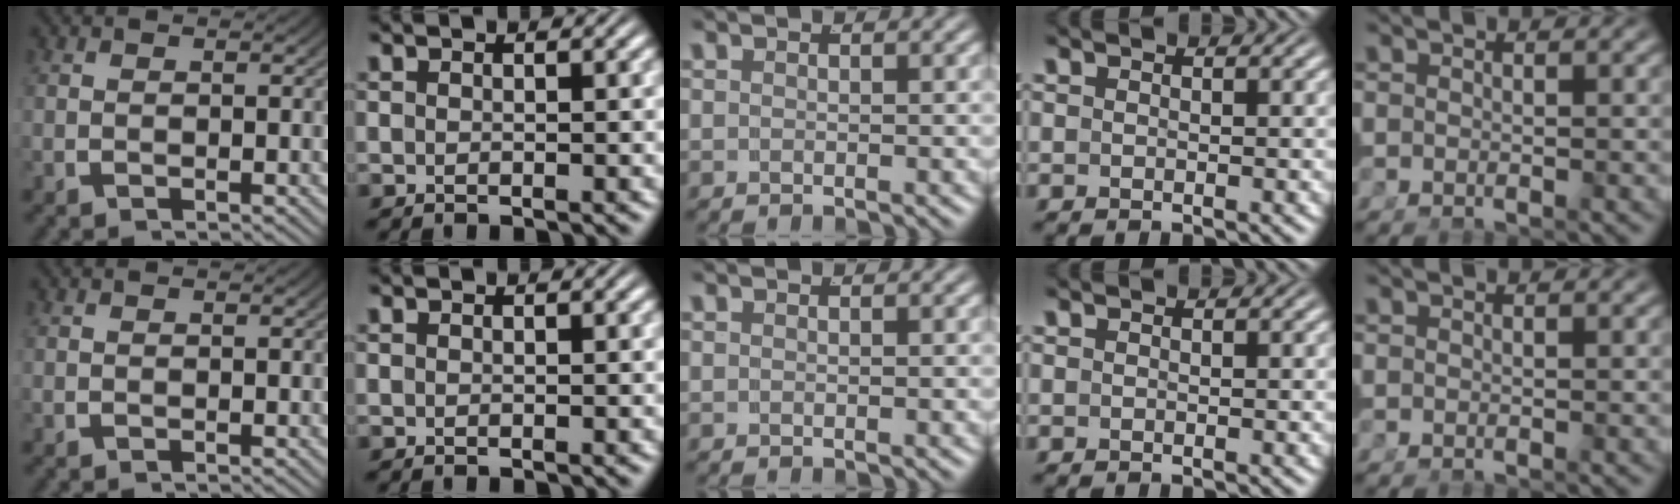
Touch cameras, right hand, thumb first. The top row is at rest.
{}